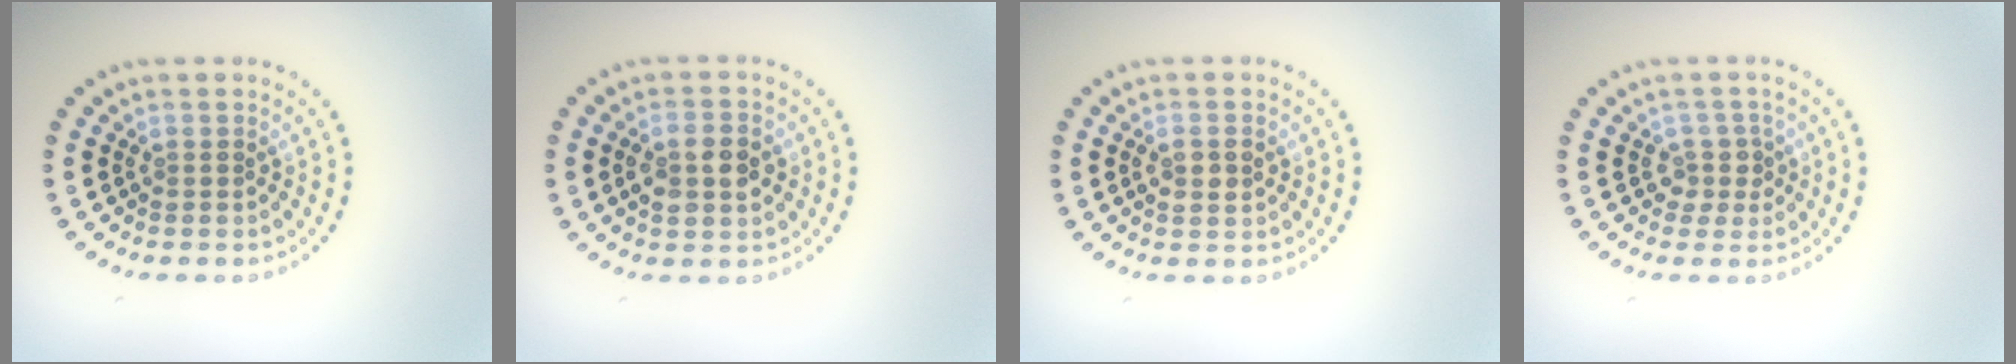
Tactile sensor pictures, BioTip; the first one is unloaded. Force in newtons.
{"total": 2.9, "press": 2.9, "slide": 0.2}
{"total": 1.7, "press": 1.7, "slide": 0.2}
{"total": 1.9, "press": 1.4, "slide": 1.3}